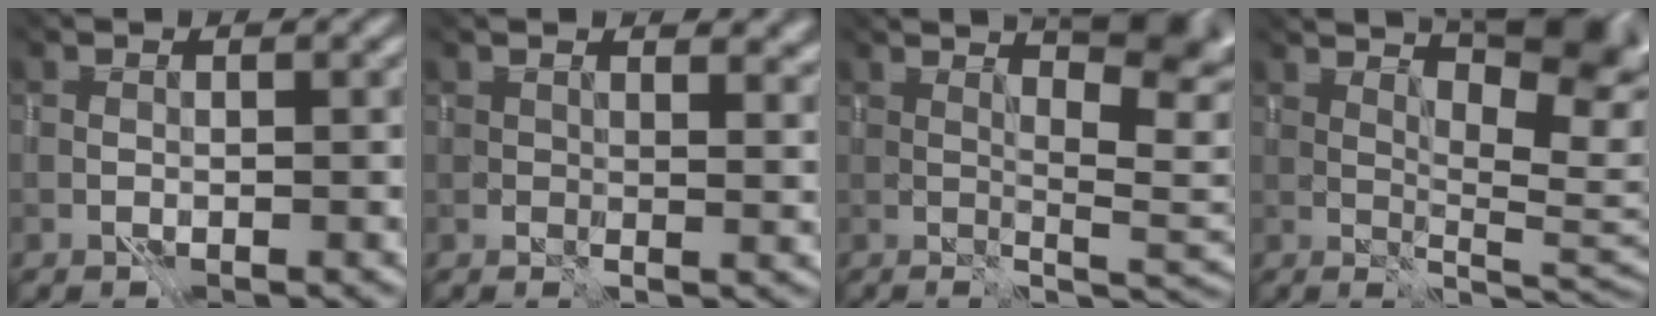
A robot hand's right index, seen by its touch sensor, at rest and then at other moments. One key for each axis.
{"total": 3.0, "fx": 2.1, "fy": 1.4, "fz": 1.5, "tx": -0.020, "ty": -0.010, "tz": 0.034}
{"total": 7.3, "fx": 3.1, "fy": 1.6, "fz": 6.5, "tx": -0.058, "ty": 0.012, "tz": 0.058}
{"total": 8.1, "fx": 4.3, "fy": 1.7, "fz": 6.6, "tx": -0.087, "ty": 0.008, "tz": 0.079}